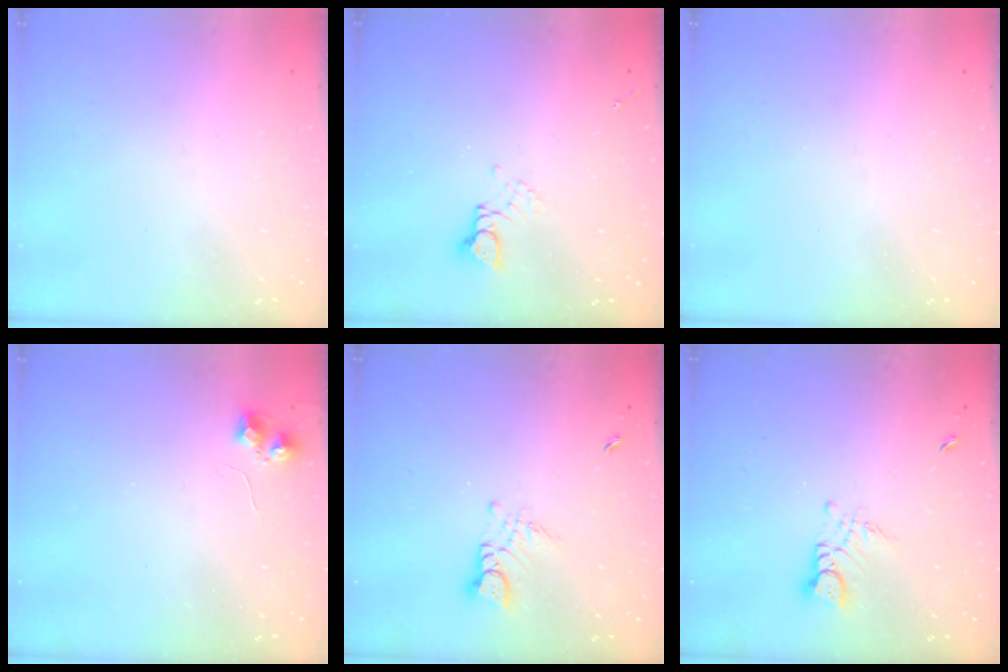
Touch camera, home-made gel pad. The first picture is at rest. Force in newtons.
{"total": 2.6, "press": 2.6, "slide": 0.1}
{"total": 0.0}
{"total": 5.9, "press": 5.9, "slide": 0.7}
{"total": 2.8, "press": 2.8, "slide": 0.3}
{"total": 2.8, "press": 2.8, "slide": 0.3}